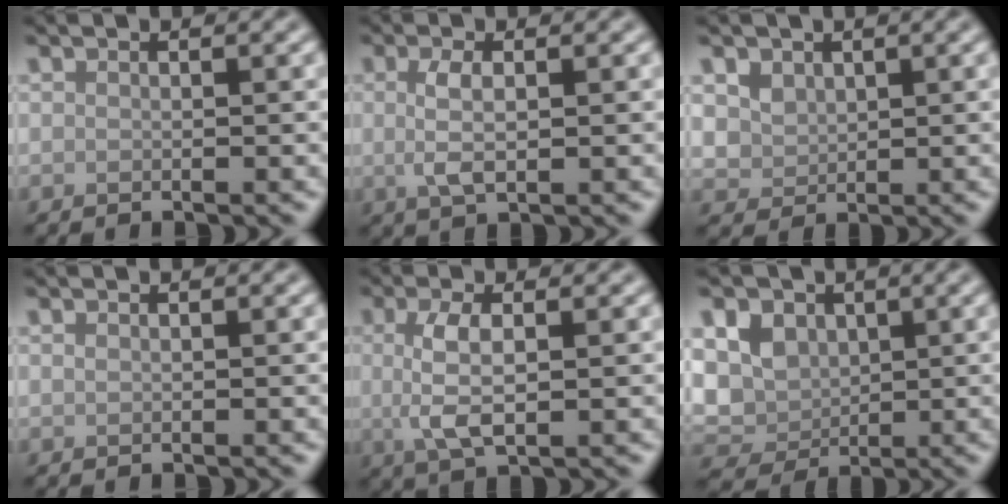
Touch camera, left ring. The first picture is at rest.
{"total": 2.7, "force": [0.2, 1.0, 2.5], "torque": [-0.056, -0.001, 0.002]}
{"total": 2.3, "force": [1.3, 1.7, 0.8], "torque": [-0.026, -0.010, 0.034]}
{"total": 0.0}
{"total": 4.0, "force": [0.2, 1.5, 3.7], "torque": [-0.080, -0.001, 0.004]}
{"total": 6.8, "force": [1.4, 5.5, 3.8], "torque": [-0.076, 0.012, 0.010]}